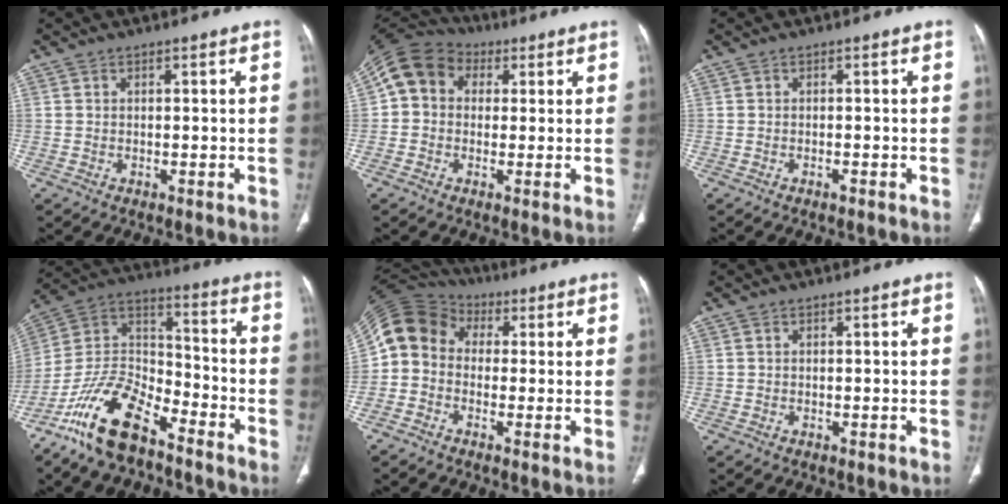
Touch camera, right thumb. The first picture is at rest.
{"total": 9.7, "force": [1.6, 8.3, 4.8], "torque": [-0.077, 0.029, 0.013]}
{"total": 0.8, "force": [-0.5, 0.2, 0.5], "torque": [-0.011, 0.004, -0.007]}
{"total": 15.7, "force": [-11.1, 6.2, 9.1], "torque": [-0.158, 0.076, -0.214]}
{"total": 10.2, "force": [0.0, 8.7, 5.3], "torque": [-0.097, 0.036, -0.021]}
{"total": 0.0}